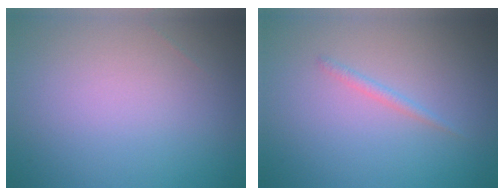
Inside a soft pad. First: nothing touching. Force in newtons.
{"total": 0.8, "press": 0.8, "slide": 0.0}